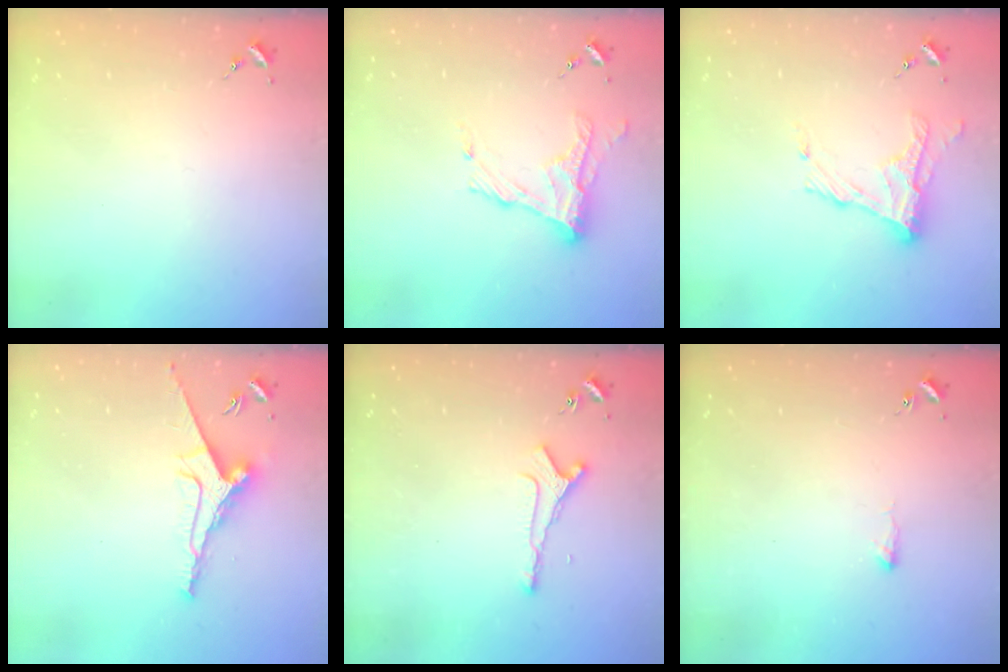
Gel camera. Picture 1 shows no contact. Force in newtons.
{"total": 12.4, "press": 12.4, "slide": 0.8}
{"total": 12.4, "press": 12.4, "slide": 0.8}
{"total": 9.9, "press": 9.9, "slide": 0.4}
{"total": 4.9, "press": 4.8, "slide": 0.8}
{"total": 3.5, "press": 3.4, "slide": 0.6}